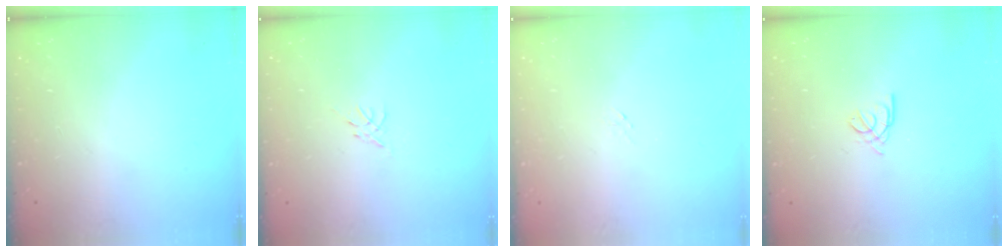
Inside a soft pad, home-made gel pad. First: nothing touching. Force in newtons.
{"total": 0.5, "press": 0.4, "slide": 0.3}
{"total": 0.0}
{"total": 2.2, "press": 2.1, "slide": 0.6}